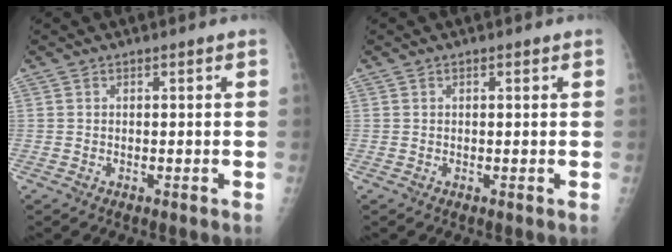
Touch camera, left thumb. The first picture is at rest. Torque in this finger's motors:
{"motor_torque": [-0.25, -0.52, -0.30, -0.34, 0.00]}